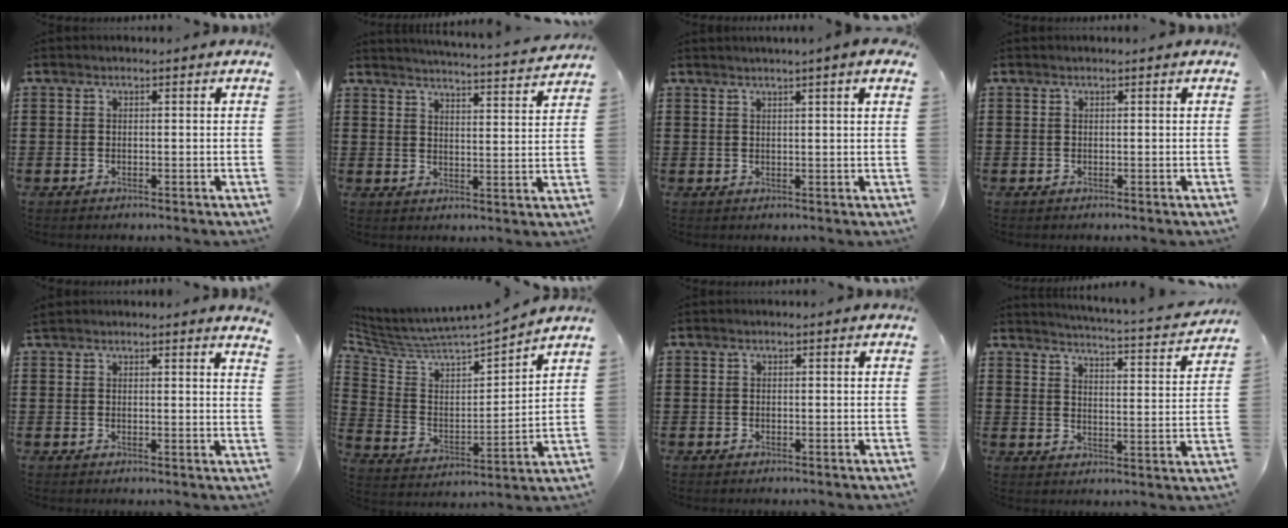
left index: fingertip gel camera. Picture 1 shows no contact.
{"total": 4.0, "force": [3.9, -0.6, 0.7], "torque": [-0.022, -0.035, 0.064]}
{"total": 2.1, "force": [1.6, -0.5, 1.3], "torque": [-0.026, -0.002, 0.030]}
{"total": 0.0}
{"total": 2.1, "force": [2.0, -0.3, 0.6], "torque": [-0.016, -0.001, 0.039]}
{"total": 4.0, "force": [3.9, 0.7, 0.8], "torque": [-0.045, -0.045, 0.058]}
{"total": 0.0}
{"total": 3.6, "force": [3.4, -0.6, 1.0], "torque": [-0.032, -0.038, 0.049]}